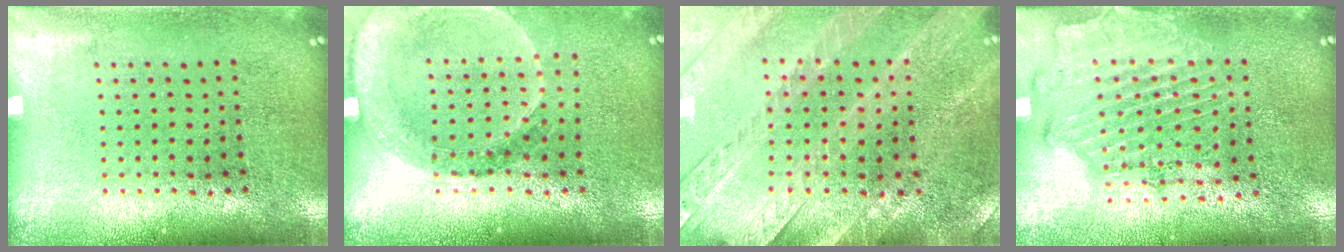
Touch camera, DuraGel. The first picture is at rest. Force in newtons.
{"total": 1.5, "press": 1.4, "slide": 0.5}
{"total": 2.9, "press": 2.7, "slide": 1.1}
{"total": 1.9, "press": 1.7, "slide": 0.8}